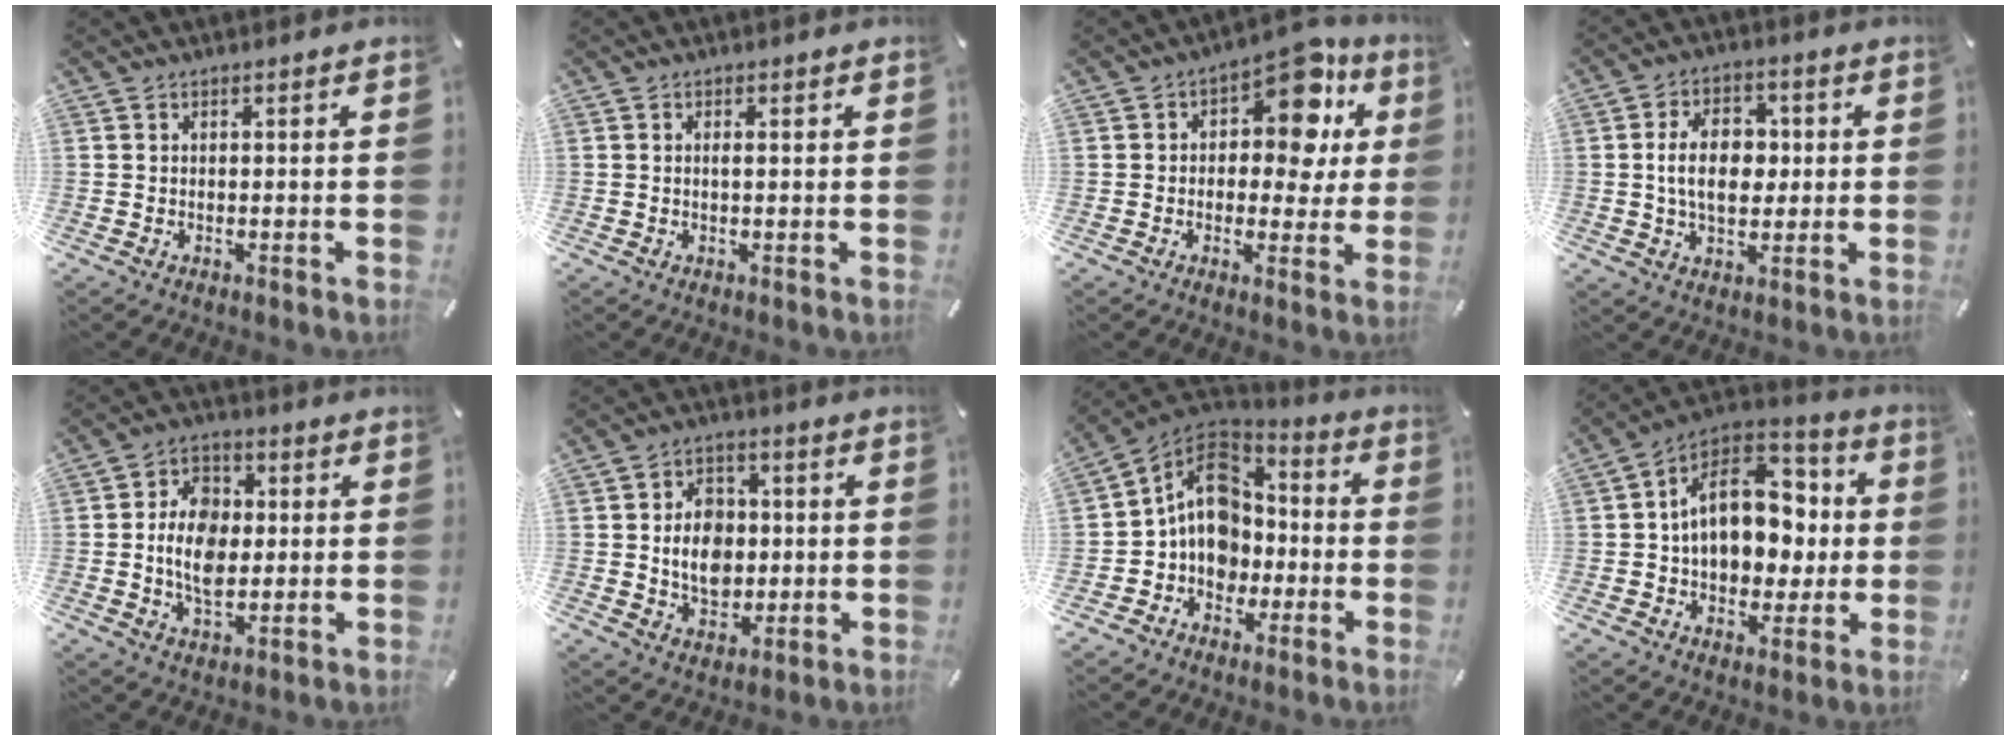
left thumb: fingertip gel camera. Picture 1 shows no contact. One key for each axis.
{"total": 1.0, "fx": 0.2, "fy": 0.3, "fz": 1.0, "tx": -0.020, "ty": 0.001, "tz": 0.002}
{"total": 12.7, "fx": 5.6, "fy": 7.2, "fz": 8.8, "tx": -0.113, "ty": -0.038, "tz": 0.091}
{"total": 10.7, "fx": 0.5, "fy": 7.3, "fz": 7.8, "tx": -0.145, "ty": 0.005, "tz": 0.004}
{"total": 10.6, "fx": -0.3, "fy": 7.8, "fz": 7.2, "tx": -0.133, "ty": 0.008, "tz": -0.007}
{"total": 9.7, "fx": 0.2, "fy": 7.9, "fz": 5.7, "tx": -0.098, "ty": 0.008, "tz": 0.003}
{"total": 12.2, "fx": -0.5, "fy": 10.8, "fz": 5.5, "tx": -0.099, "ty": 0.014, "tz": -0.006}
{"total": 17.7, "fx": 2.1, "fy": 13.4, "fz": 11.4, "tx": -0.165, "ty": -0.001, "tz": 0.043}